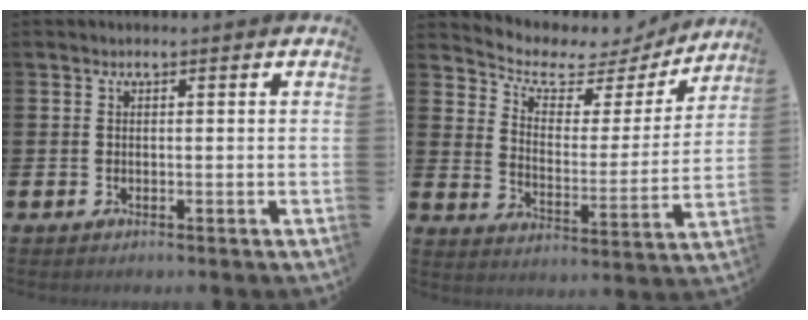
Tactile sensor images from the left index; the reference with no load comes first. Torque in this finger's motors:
{"motor_torque": [0.94, -1.18, 0.25, 0.00]}